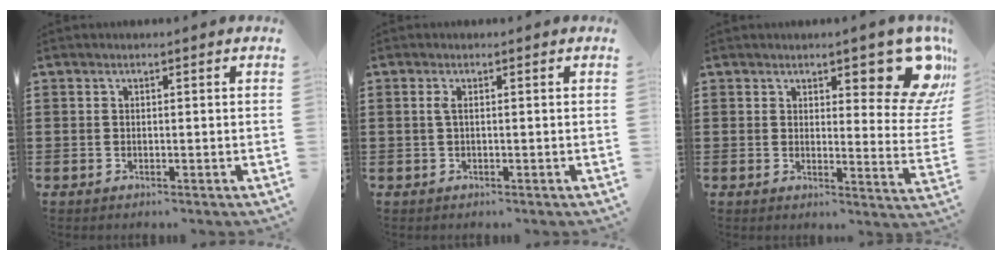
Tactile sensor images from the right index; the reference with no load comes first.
{"total": 1.0, "force": [0.0, 0.0, 1.0], "torque": [-0.020, -0.002, -0.001]}
{"total": 10.9, "force": [6.8, 3.6, 7.6], "torque": [-0.104, -0.033, 0.117]}